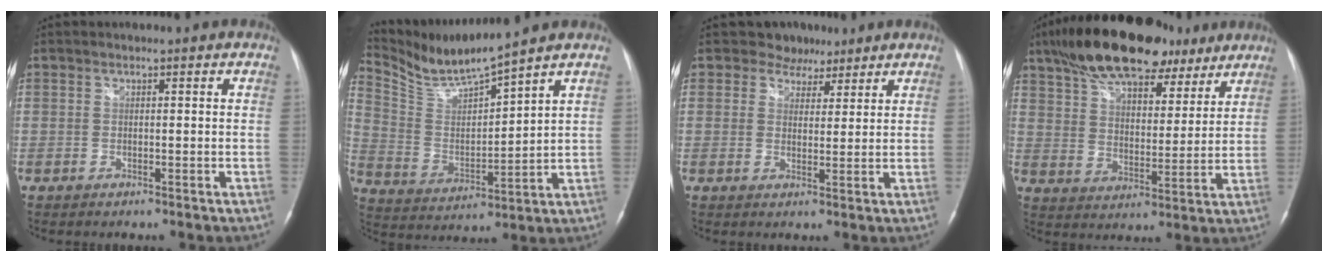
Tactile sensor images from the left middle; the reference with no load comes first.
{"total": 10.4, "force": [9.8, -1.5, 3.2], "torque": [-0.081, -0.006, 0.203]}
{"total": 4.5, "force": [3.5, 2.9, -0.2], "torque": [0.007, -0.001, 0.047]}
{"total": 21.6, "force": [15.7, 8.6, 12.0], "torque": [-0.214, 0.045, 0.249]}